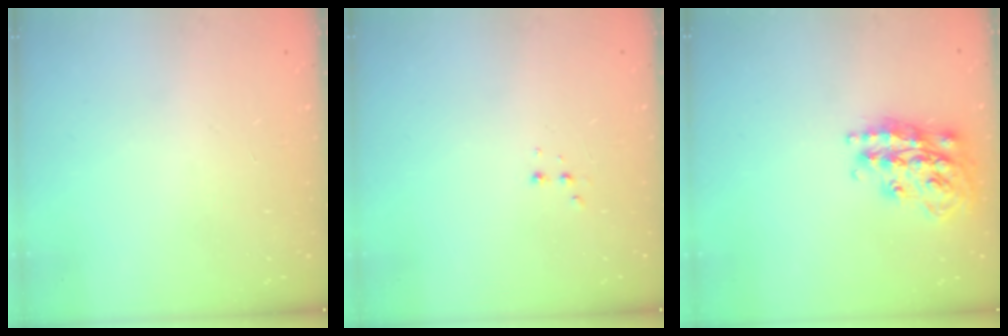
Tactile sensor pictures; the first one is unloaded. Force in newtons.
{"total": 2.5, "press": 2.4, "slide": 0.8}
{"total": 19.4, "press": 19.4, "slide": 1.4}